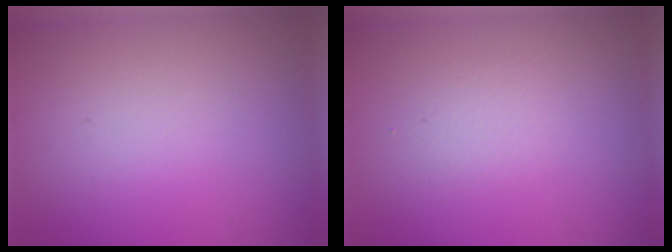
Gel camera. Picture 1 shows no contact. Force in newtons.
{"total": 1.1, "press": 1.1, "slide": 0.1}